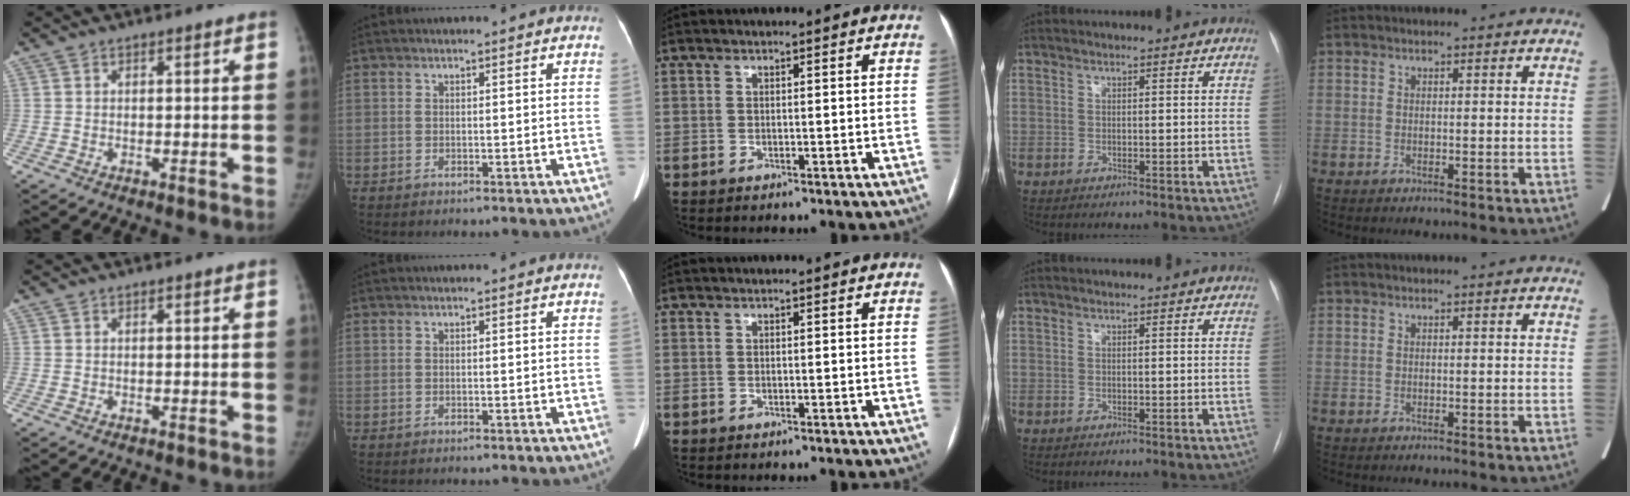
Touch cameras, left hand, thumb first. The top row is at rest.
{}